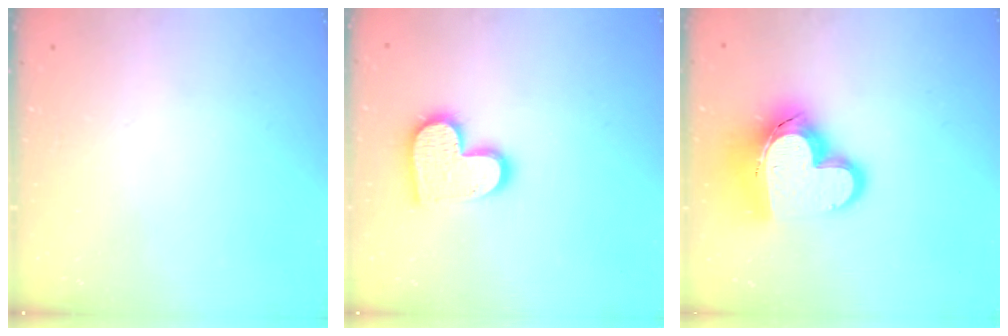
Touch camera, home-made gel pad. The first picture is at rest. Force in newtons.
{"total": 13.8, "press": 13.7, "slide": 1.1}
{"total": 19.3, "press": 19.2, "slide": 1.8}